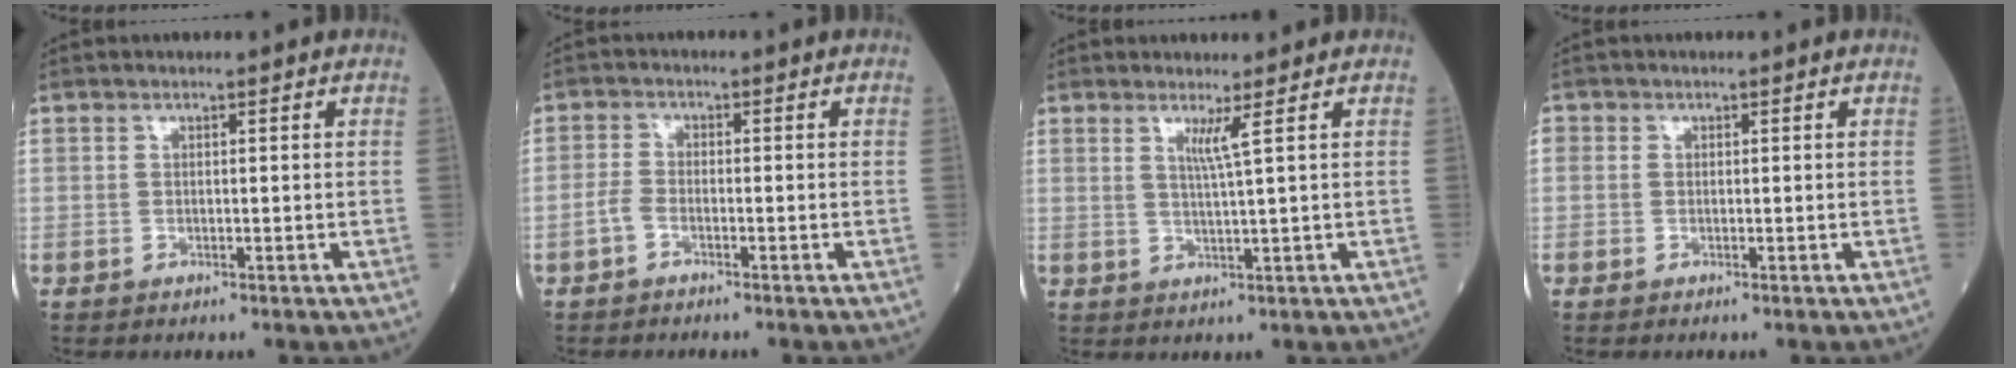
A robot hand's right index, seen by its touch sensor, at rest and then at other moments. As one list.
[{"total": 2.1, "force": [-1.4, 0.8, 1.3], "torque": [-0.034, 0.002, -0.030]}, {"total": 2.4, "force": [1.2, -1.1, 1.8], "torque": [-0.042, -0.014, 0.027]}, {"total": 1.1, "force": [-0.1, 1.1, 0.3], "torque": [-0.003, 0.002, -0.006]}]